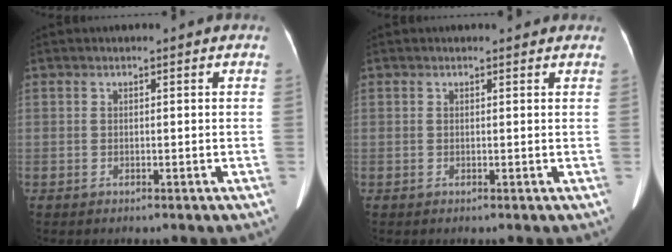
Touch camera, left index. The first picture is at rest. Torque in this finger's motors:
{"motor_torque": [0.24, 0.00, 0.00, 0.00]}